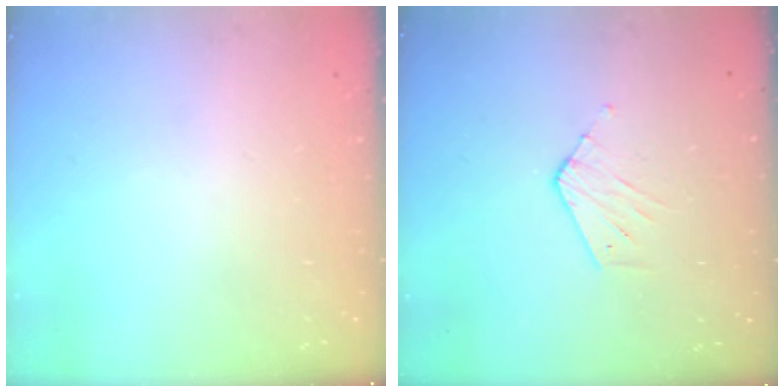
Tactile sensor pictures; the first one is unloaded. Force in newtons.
{"total": 3.0, "press": 3.0, "slide": 0.2}